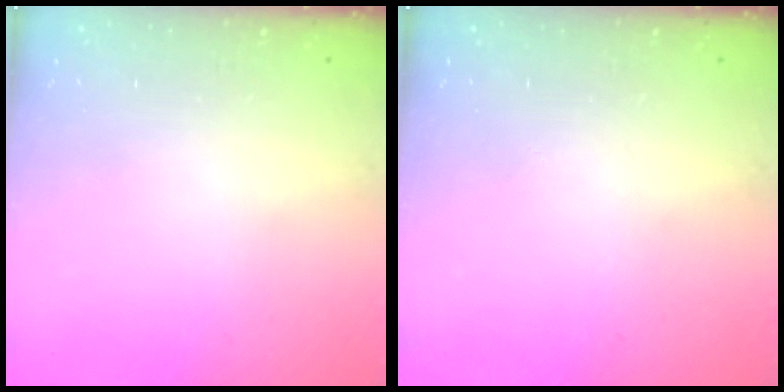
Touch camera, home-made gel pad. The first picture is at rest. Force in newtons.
{"total": 0.0}